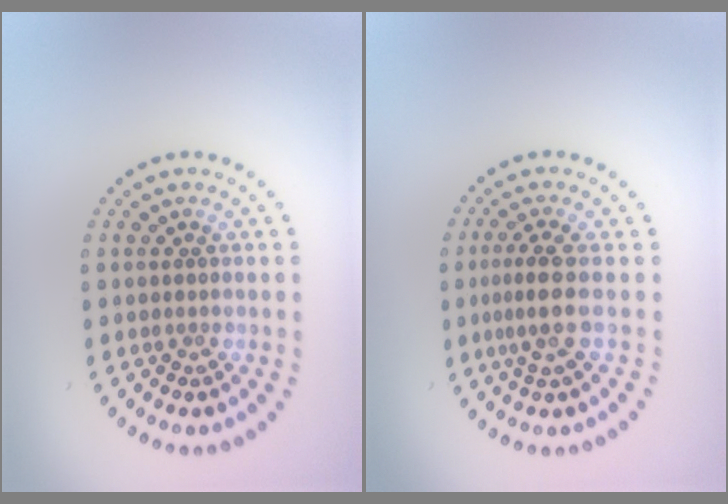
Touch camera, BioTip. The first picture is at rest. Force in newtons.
{"total": 2.8, "press": 2.4, "slide": 1.4}